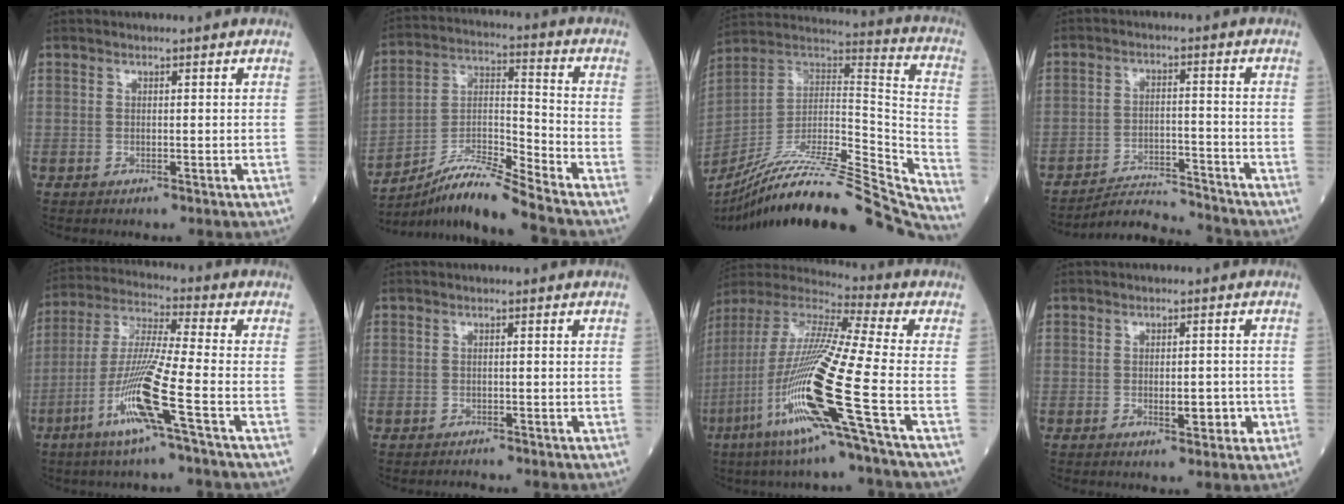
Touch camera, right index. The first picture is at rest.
{"total": 11.7, "force": [-10.5, -1.6, 5.0], "torque": [-0.097, 0.004, -0.192]}
{"total": 35.3, "force": [-31.4, 1.0, 16.2], "torque": [-0.190, -0.037, -0.469]}
{"total": 7.6, "force": [-7.6, -0.2, -0.2], "torque": [0.004, 0.009, -0.130]}
{"total": 12.5, "force": [-5.4, -1.0, 11.2], "torque": [-0.230, -0.011, -0.109]}
{"total": 1.0, "force": [-1.0, 0.1, 0.0], "torque": [-0.002, -0.005, -0.013]}
{"total": 21.0, "force": [-7.5, -0.9, 19.6], "torque": [-0.429, -0.040, -0.160]}
{"total": 3.8, "force": [-1.0, 1.4, 3.4], "torque": [-0.048, 0.000, -0.010]}